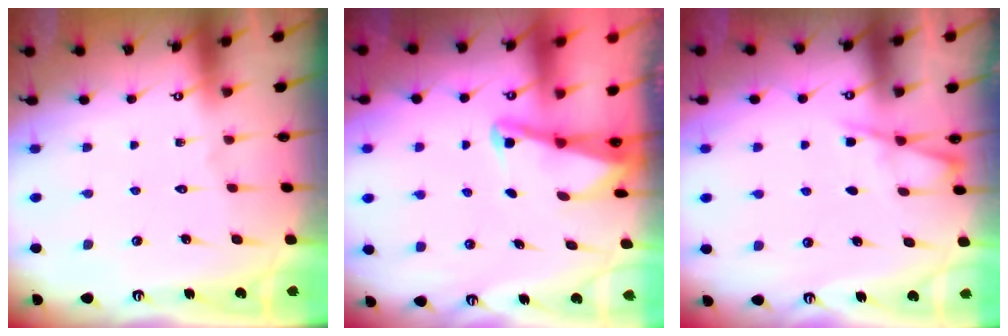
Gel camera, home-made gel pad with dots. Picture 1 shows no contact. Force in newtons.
{"total": 2.2, "press": 2.2, "slide": 0.3}
{"total": 4.0, "press": 4.0, "slide": 0.3}